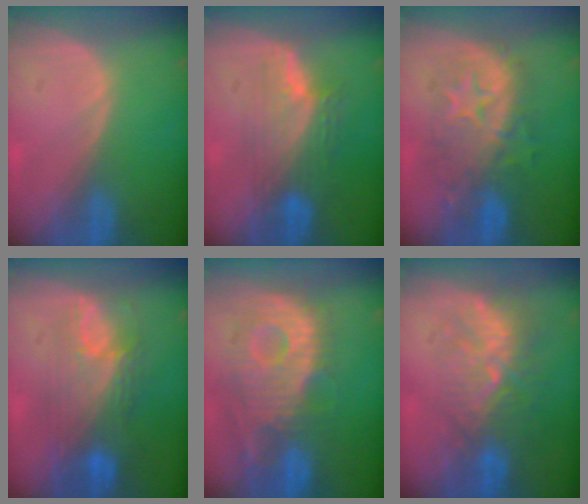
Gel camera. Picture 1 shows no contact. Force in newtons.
{"total": 7.5, "press": 7.1, "slide": 2.6}
{"total": 9.0, "press": 9.0, "slide": 0.3}
{"total": 9.3, "press": 8.4, "slide": 4.0}
{"total": 11.8, "press": 10.6, "slide": 5.1}
{"total": 9.1, "press": 8.4, "slide": 3.5}